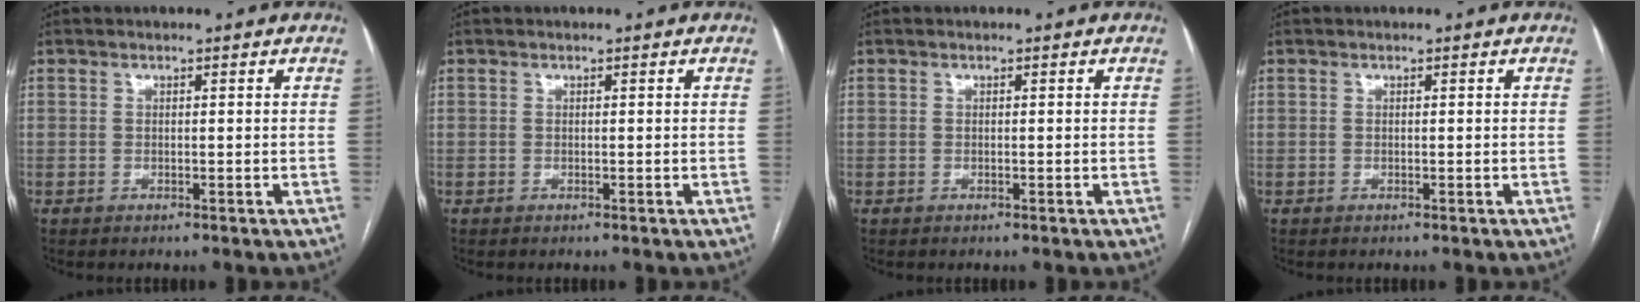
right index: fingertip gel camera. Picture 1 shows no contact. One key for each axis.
{"total": 0.0}
{"total": 0.0}
{"total": 0.0}